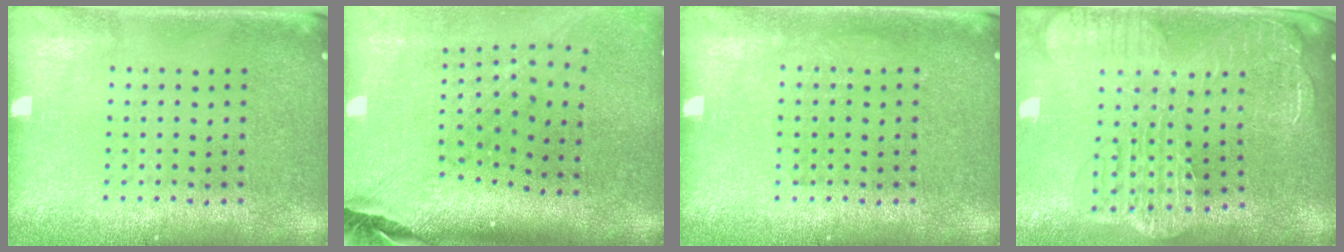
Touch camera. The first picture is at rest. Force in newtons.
{"total": 2.8, "press": 2.0, "slide": 1.9}
{"total": 0.8, "press": 0.8, "slide": 0.1}
{"total": 3.1, "press": 2.6, "slide": 1.8}